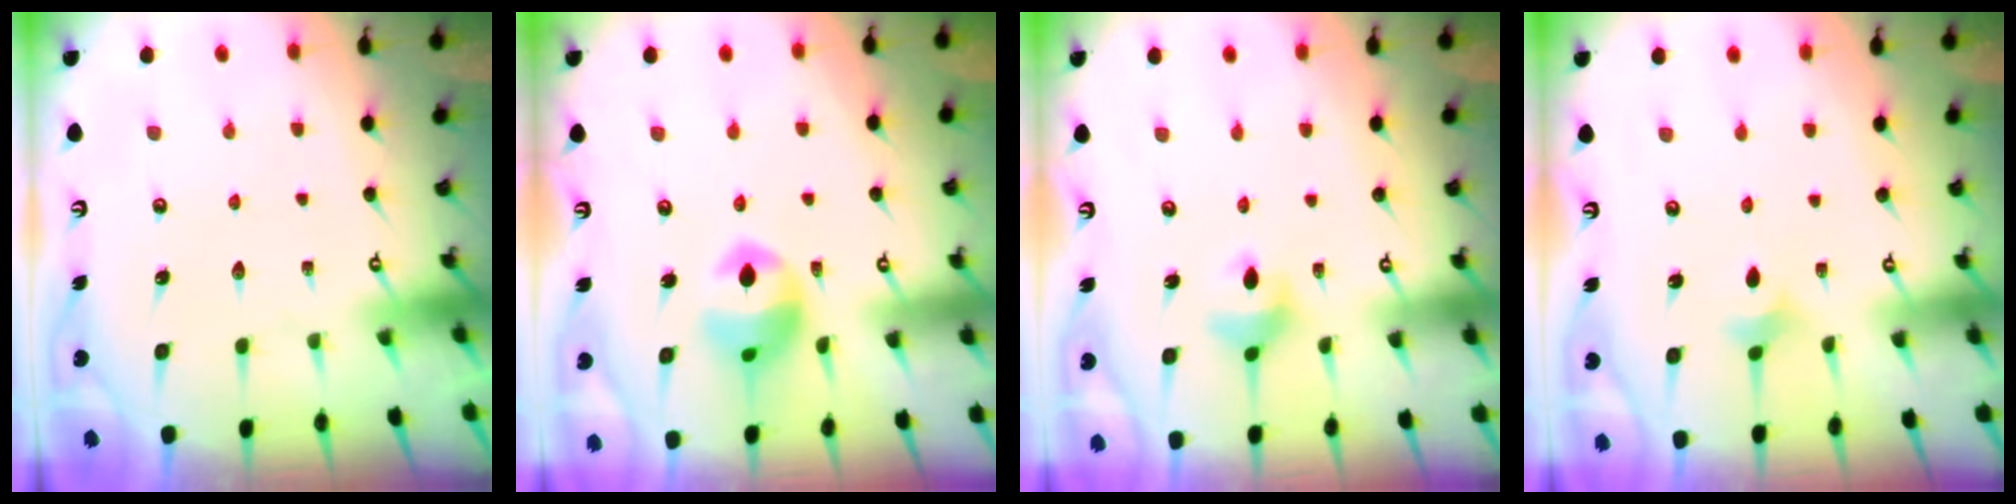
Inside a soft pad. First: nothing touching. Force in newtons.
{"total": 12.0, "press": 11.8, "slide": 1.6}
{"total": 6.0, "press": 5.7, "slide": 2.1}
{"total": 1.9, "press": 1.8, "slide": 0.5}